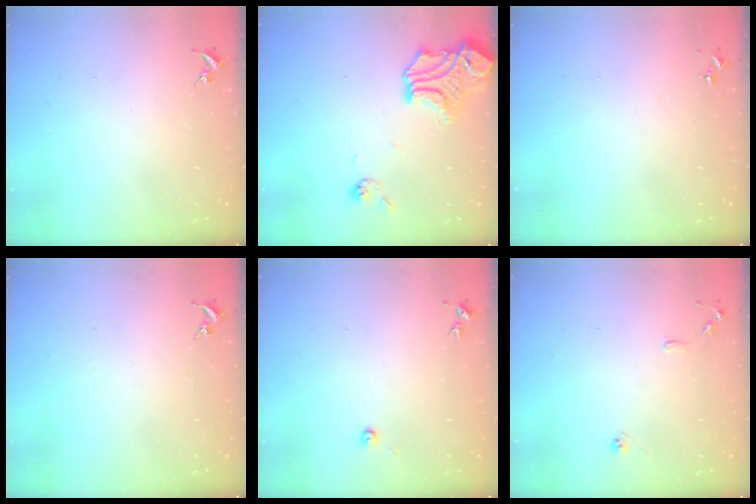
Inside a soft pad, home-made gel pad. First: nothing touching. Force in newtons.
{"total": 15.8, "press": 15.8, "slide": 1.5}
{"total": 0.0}
{"total": 0.0}
{"total": 3.2, "press": 3.2, "slide": 0.3}
{"total": 7.9, "press": 7.9, "slide": 0.8}